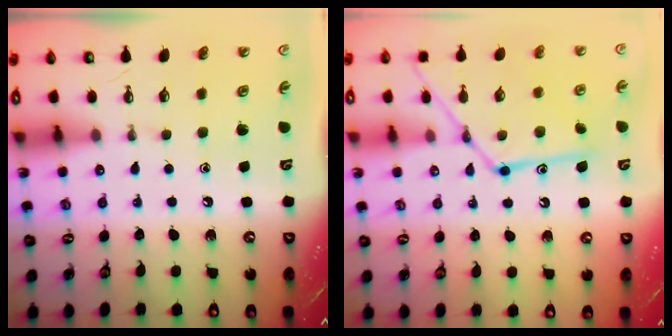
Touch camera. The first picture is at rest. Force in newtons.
{"total": 15.3, "press": 15.2, "slide": 1.3}